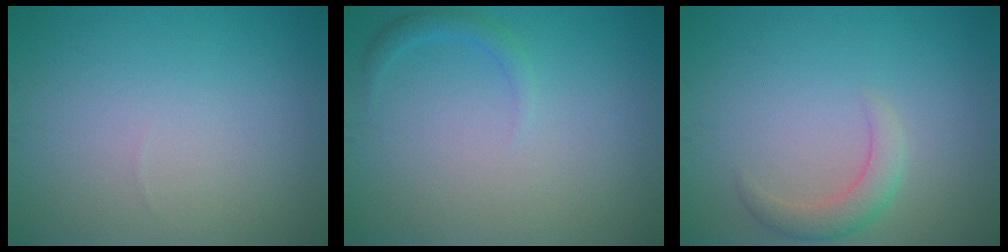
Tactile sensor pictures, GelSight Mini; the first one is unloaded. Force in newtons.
{"total": 1.2, "press": 1.2, "slide": 0.1}
{"total": 2.3, "press": 2.3, "slide": 0.4}